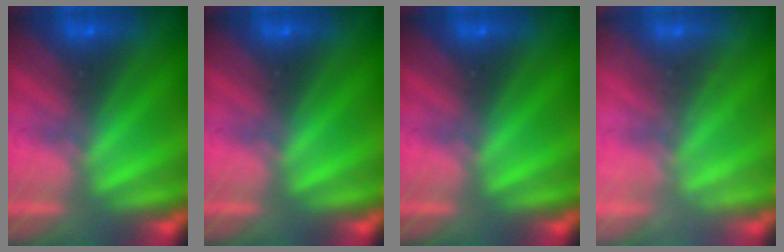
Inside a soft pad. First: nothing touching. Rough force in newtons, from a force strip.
{"total": 0.0}
{"total": 0.0}
{"total": 2.2}